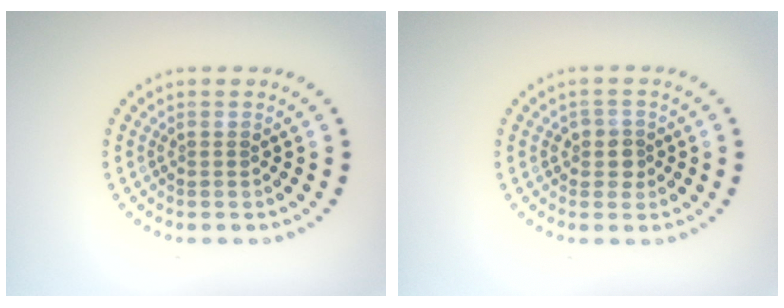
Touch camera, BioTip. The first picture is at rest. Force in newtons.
{"total": 1.8, "press": 1.6, "slide": 0.9}